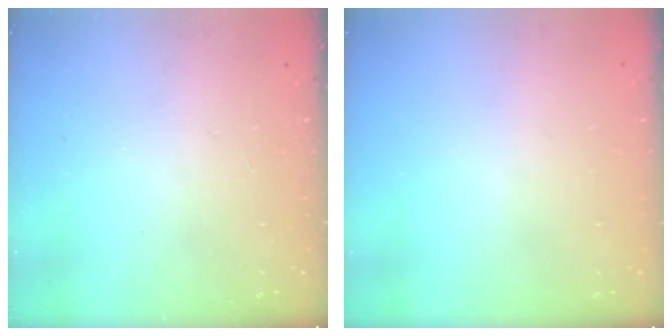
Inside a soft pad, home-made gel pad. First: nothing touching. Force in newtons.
{"total": 0.0}